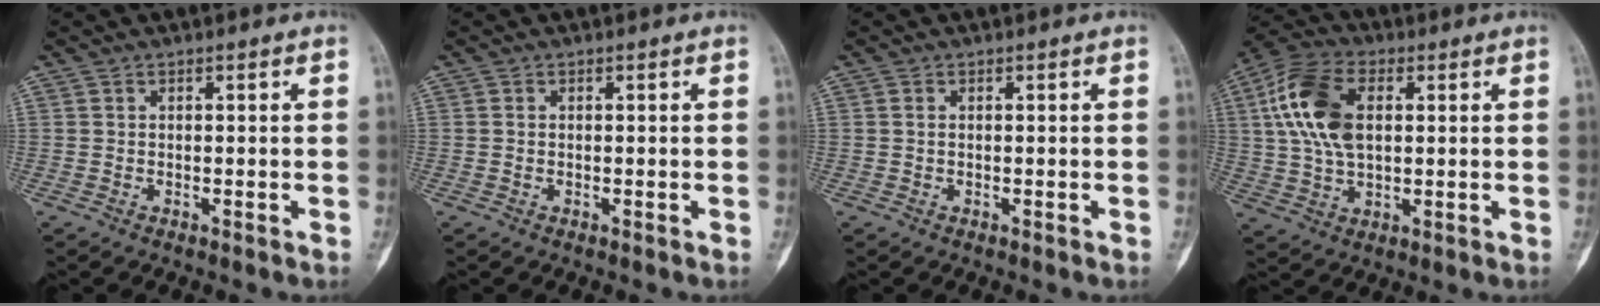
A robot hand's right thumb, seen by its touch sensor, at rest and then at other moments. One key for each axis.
{"total": 0.0}
{"total": 0.7, "fx": 0.1, "fy": 0.5, "fz": 0.5, "tx": -0.011, "ty": 0.002, "tz": 0.003}
{"total": 14.4, "fx": 3.1, "fy": 8.3, "fz": 11.3, "tx": -0.229, "ty": 0.013, "tz": 0.055}